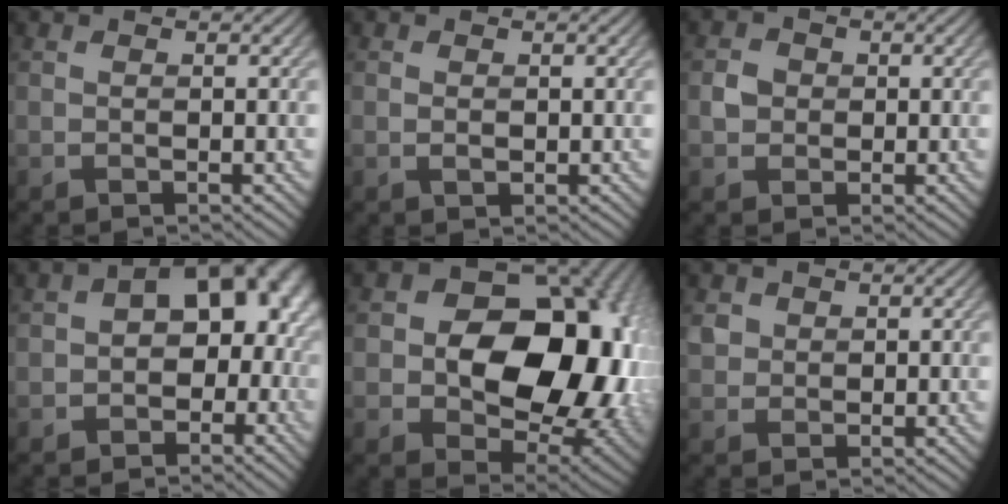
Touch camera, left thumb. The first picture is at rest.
{"total": 0.9, "force": [0.0, 0.6, 0.7], "torque": [-0.014, -0.003, 0.003]}
{"total": 2.2, "force": [0.1, 2.1, 0.7], "torque": [-0.014, 0.002, -0.001]}
{"total": 11.1, "force": [-0.4, 7.8, 7.9], "torque": [-0.067, 0.005, -0.012]}
{"total": 18.5, "force": [1.5, 13.2, 12.9], "torque": [-0.160, -0.020, 0.035]}
{"total": 2.0, "force": [0.7, 1.9, 0.5], "torque": [-0.014, 0.000, 0.015]}